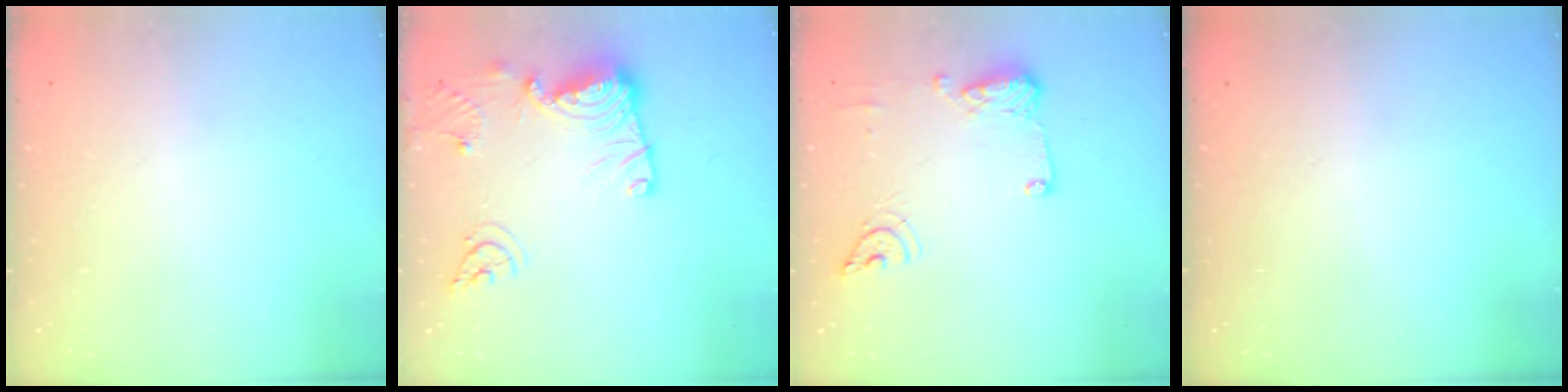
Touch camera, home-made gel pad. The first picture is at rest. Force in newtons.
{"total": 14.1, "press": 14.0, "slide": 1.1}
{"total": 11.2, "press": 11.1, "slide": 1.5}
{"total": 0.0}